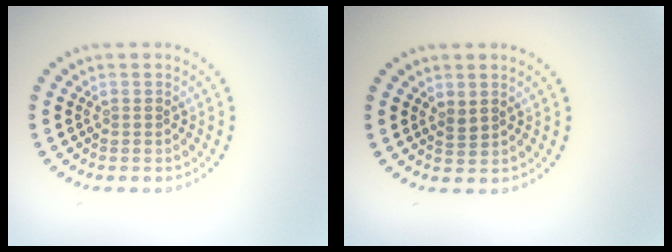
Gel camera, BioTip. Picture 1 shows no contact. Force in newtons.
{"total": 0.9, "press": 0.7, "slide": 0.5}